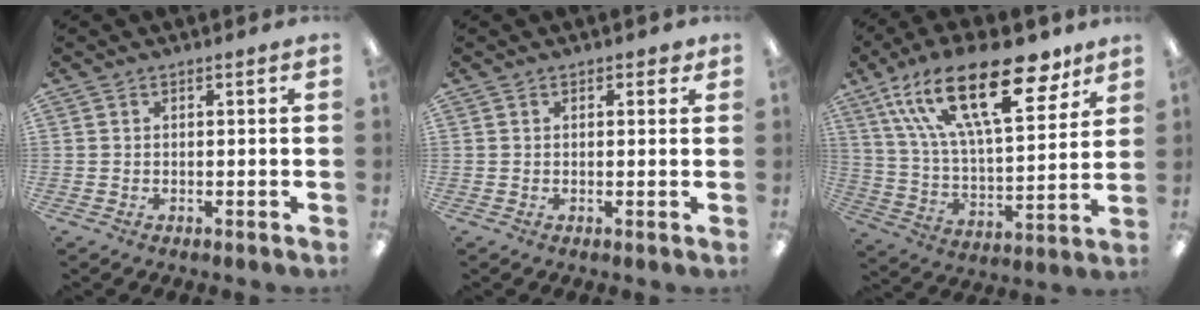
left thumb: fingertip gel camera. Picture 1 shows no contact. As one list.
[{"total": 1.3, "force": [0.7, 0.8, 0.7], "torque": [-0.008, 0.002, 0.009]}, {"total": 28.8, "force": [15.6, 12.3, 20.9], "torque": [-0.363, -0.069, 0.262]}]